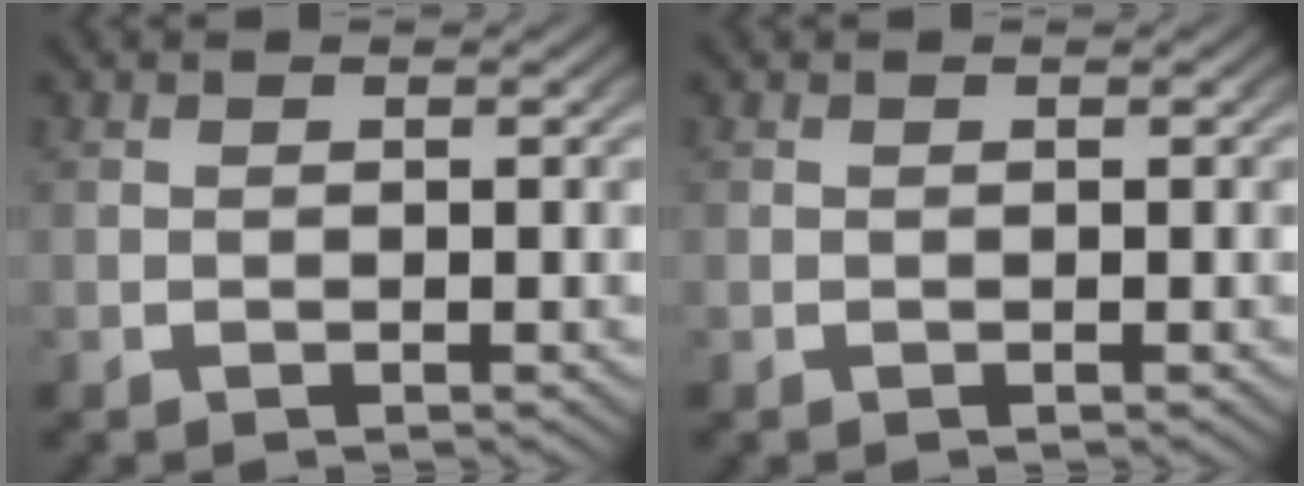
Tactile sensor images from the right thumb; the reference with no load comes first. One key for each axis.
{"total": 0.0}